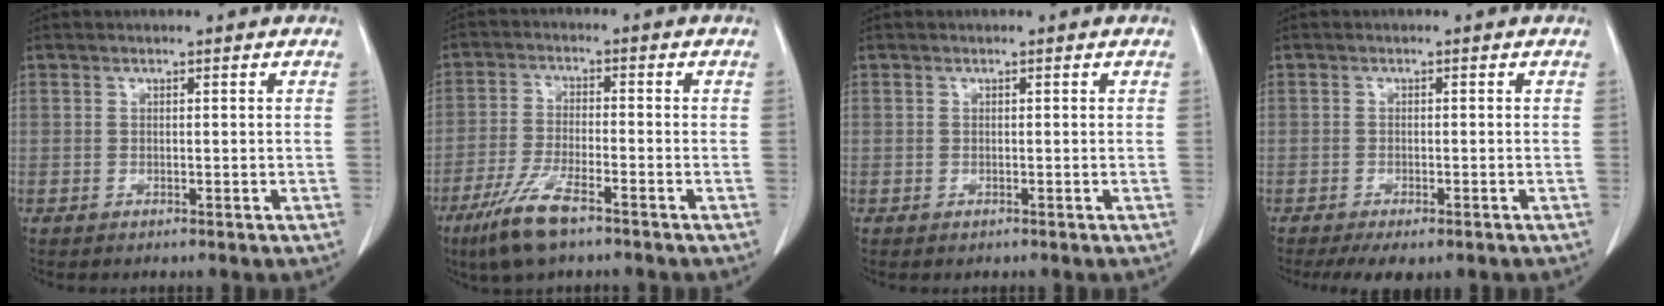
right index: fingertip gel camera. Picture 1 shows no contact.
{"total": 8.4, "force": [-5.6, 1.5, 6.1], "torque": [-0.129, -0.018, -0.103]}
{"total": 0.0}
{"total": 4.2, "force": [-3.0, 2.0, 2.2], "torque": [-0.031, -0.006, -0.041]}